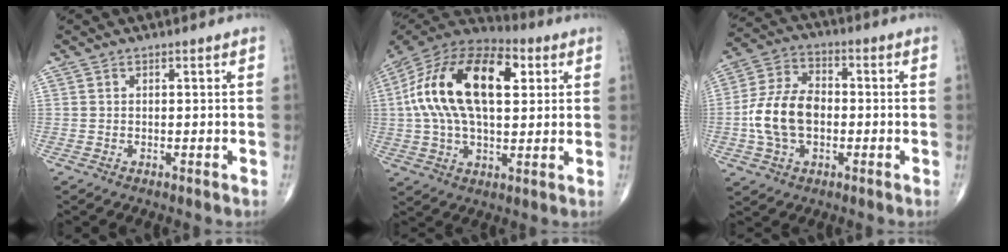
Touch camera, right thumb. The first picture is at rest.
{"total": 23.7, "force": [4.9, 12.5, 19.5], "torque": [-0.358, 0.020, 0.073]}
{"total": 12.5, "force": [-1.6, 8.2, 9.3], "torque": [-0.174, 0.028, -0.035]}